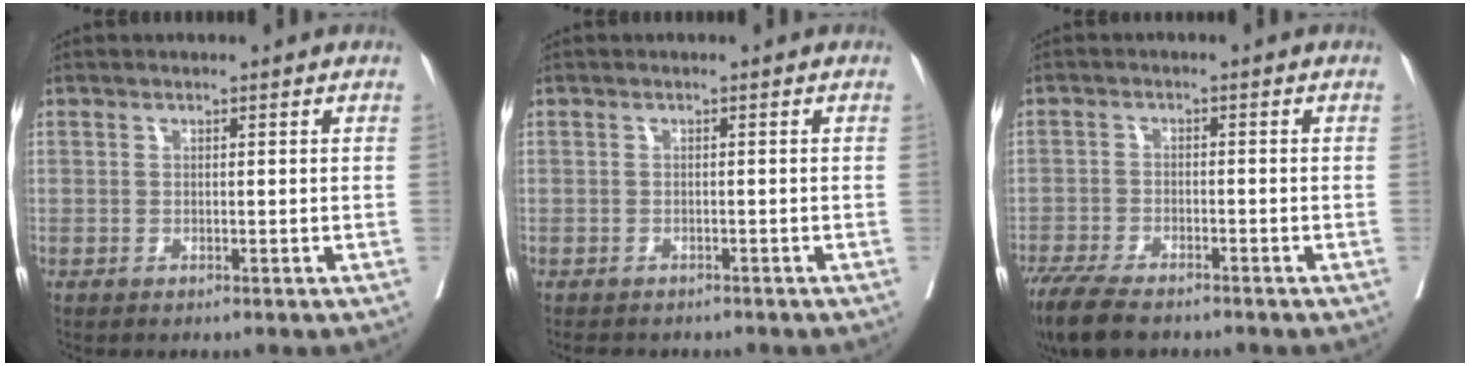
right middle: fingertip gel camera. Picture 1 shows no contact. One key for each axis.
{"total": 4.1, "fx": -3.5, "fy": 1.7, "fz": 1.3, "tx": -0.017, "ty": -0.004, "tz": -0.046}
{"total": 8.8, "fx": -7.1, "fy": 2.4, "fz": 4.7, "tx": -0.081, "ty": -0.018, "tz": -0.121}